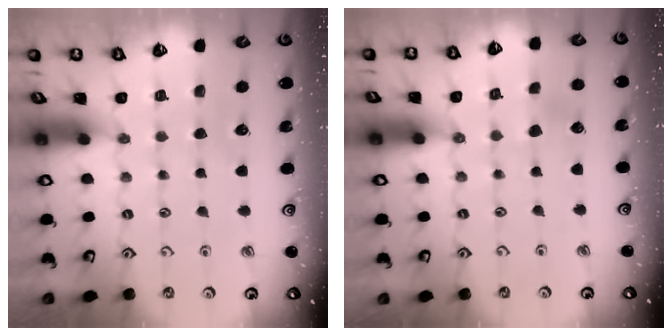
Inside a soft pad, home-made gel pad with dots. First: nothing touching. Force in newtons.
{"total": 2.1, "press": 2.0, "slide": 0.6}